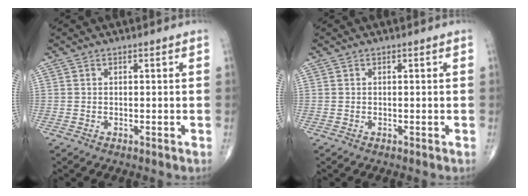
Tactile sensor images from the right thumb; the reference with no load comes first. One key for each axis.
{"total": 0.0}